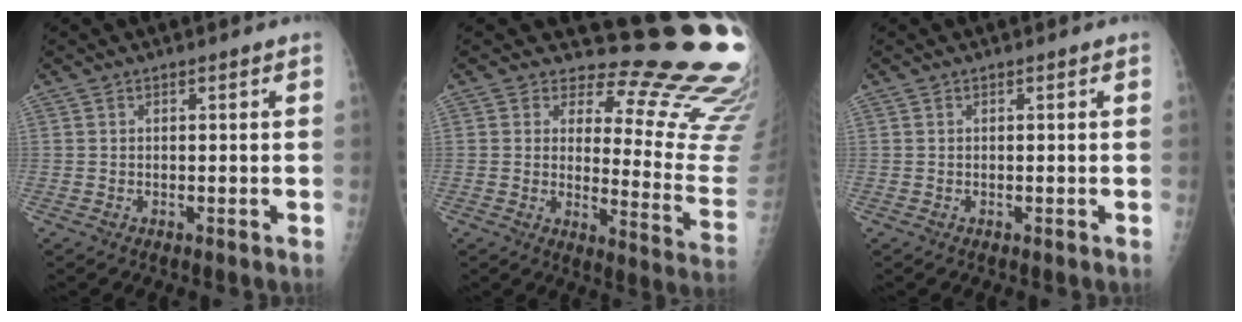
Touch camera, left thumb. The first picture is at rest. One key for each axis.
{"total": 19.9, "fx": 17.2, "fy": 5.6, "fz": 8.2, "tx": -0.053, "ty": -0.179, "tz": 0.193}
{"total": 0.0}